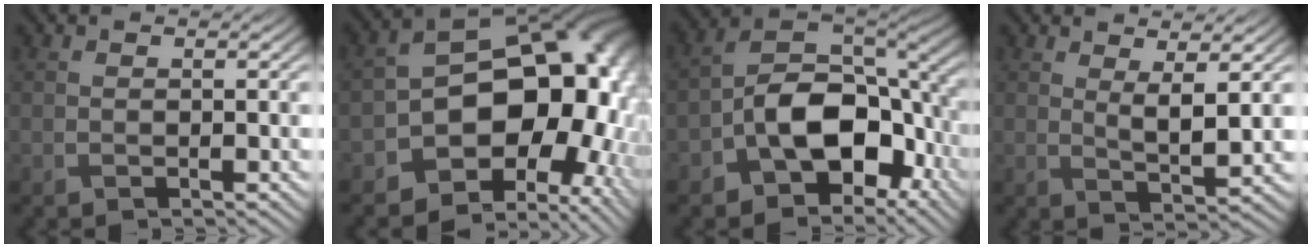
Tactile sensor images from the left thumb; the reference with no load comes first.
{"total": 18.8, "force": [-3.9, 13.1, 12.9], "torque": [-0.163, -0.045, -0.033]}
{"total": 13.5, "force": [-4.9, 8.5, 9.3], "torque": [-0.167, -0.020, -0.100]}
{"total": 3.5, "force": [1.6, 0.9, 3.1], "torque": [-0.068, -0.010, 0.030]}